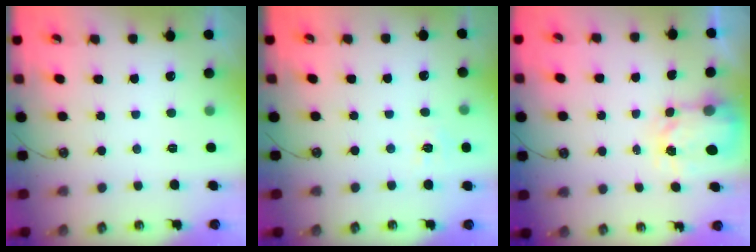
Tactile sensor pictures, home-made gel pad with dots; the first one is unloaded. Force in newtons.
{"total": 6.5, "press": 6.5, "slide": 0.6}
{"total": 3.9, "press": 3.8, "slide": 0.5}